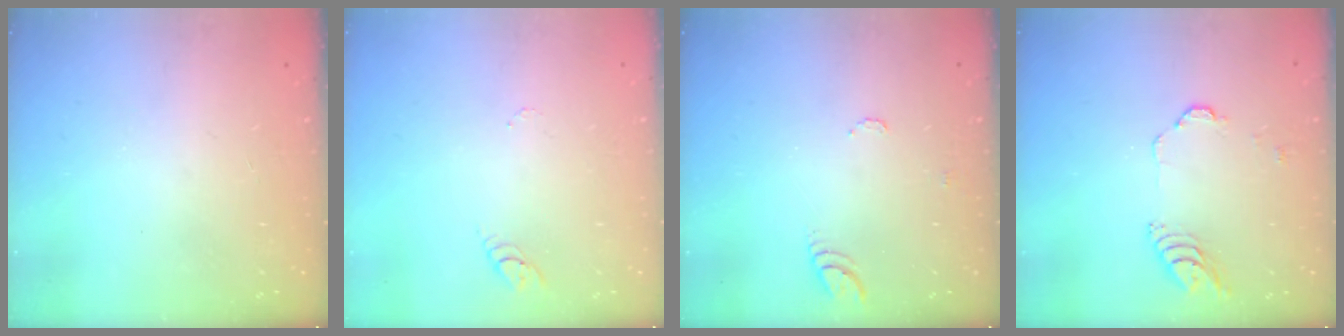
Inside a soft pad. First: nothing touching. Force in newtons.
{"total": 2.9, "press": 2.9, "slide": 0.4}
{"total": 6.3, "press": 6.3, "slide": 0.6}
{"total": 5.3, "press": 5.3, "slide": 0.6}